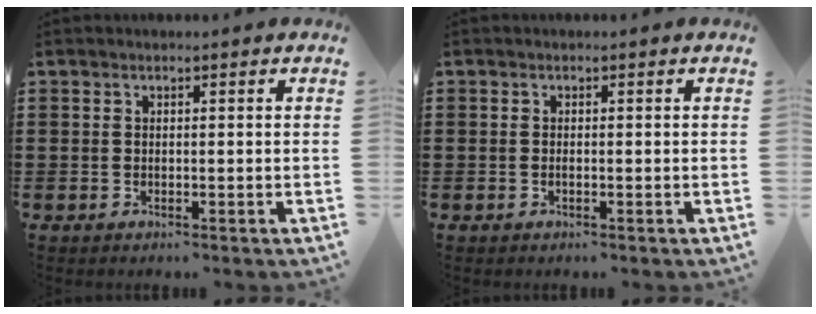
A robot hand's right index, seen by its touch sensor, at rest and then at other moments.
{"total": 0.0}